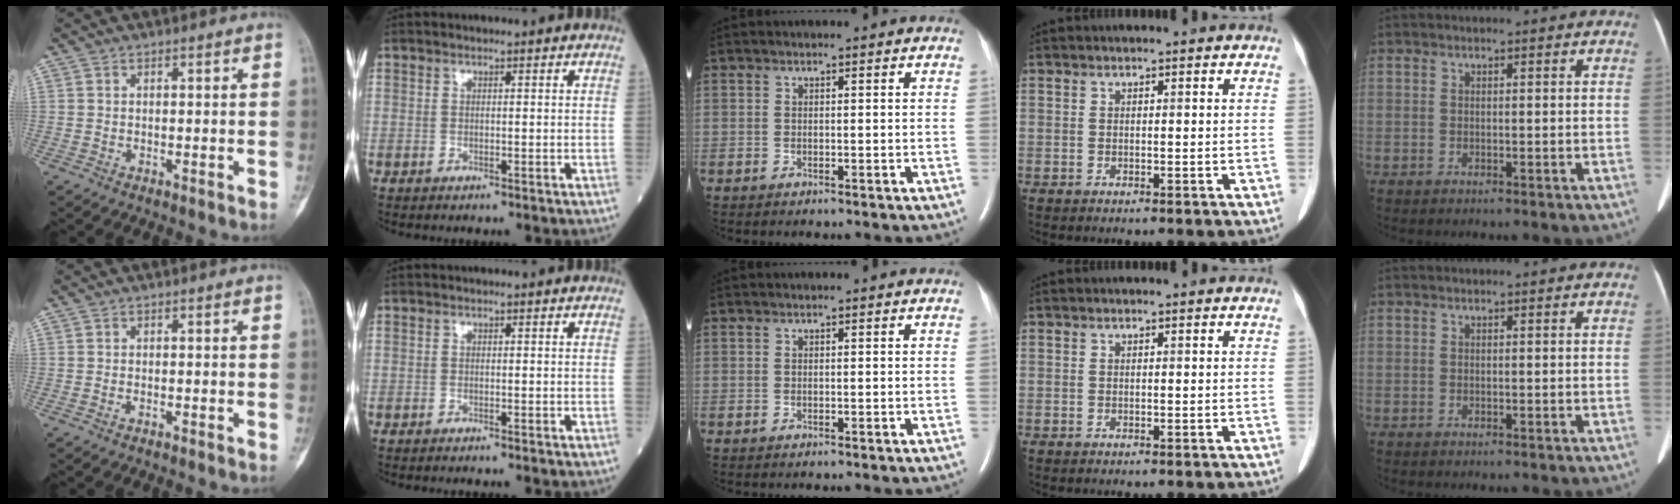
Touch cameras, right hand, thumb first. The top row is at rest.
{"thumb": {"total": 0.6, "force": [-0.3, 0.2, 0.4], "torque": [-0.013, 0.005, -0.005]}, "index": {"total": 2.0, "force": [-1.7, 0.0, 0.9], "torque": [-0.012, -0.001, -0.021]}}